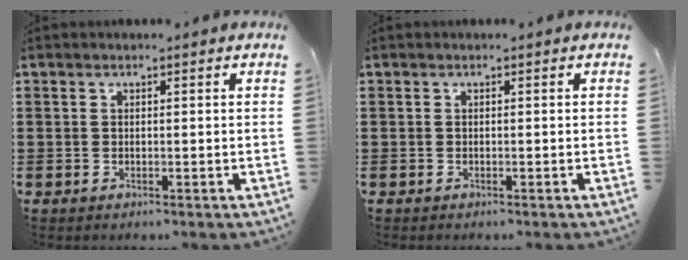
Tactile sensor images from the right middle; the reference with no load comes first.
{"total": 0.0}